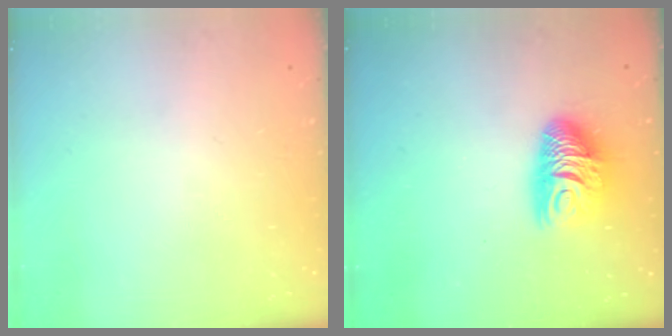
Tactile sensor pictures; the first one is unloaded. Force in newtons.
{"total": 10.5, "press": 10.5, "slide": 0.5}